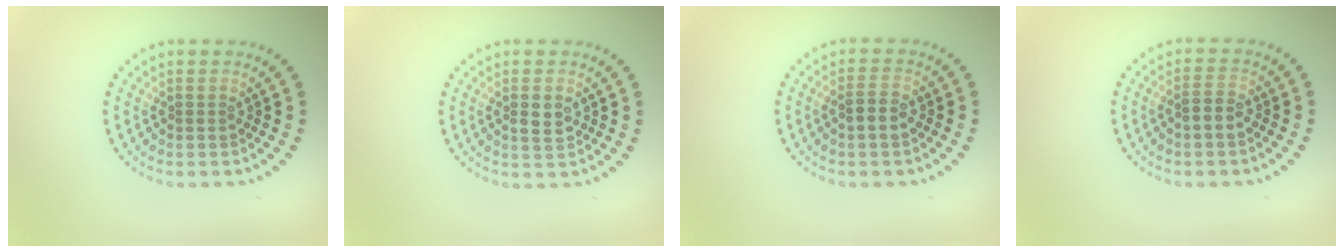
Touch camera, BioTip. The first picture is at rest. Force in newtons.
{"total": 1.8, "press": 1.7, "slide": 0.3}
{"total": 1.8, "press": 1.8, "slide": 0.2}
{"total": 1.7, "press": 1.6, "slide": 0.5}